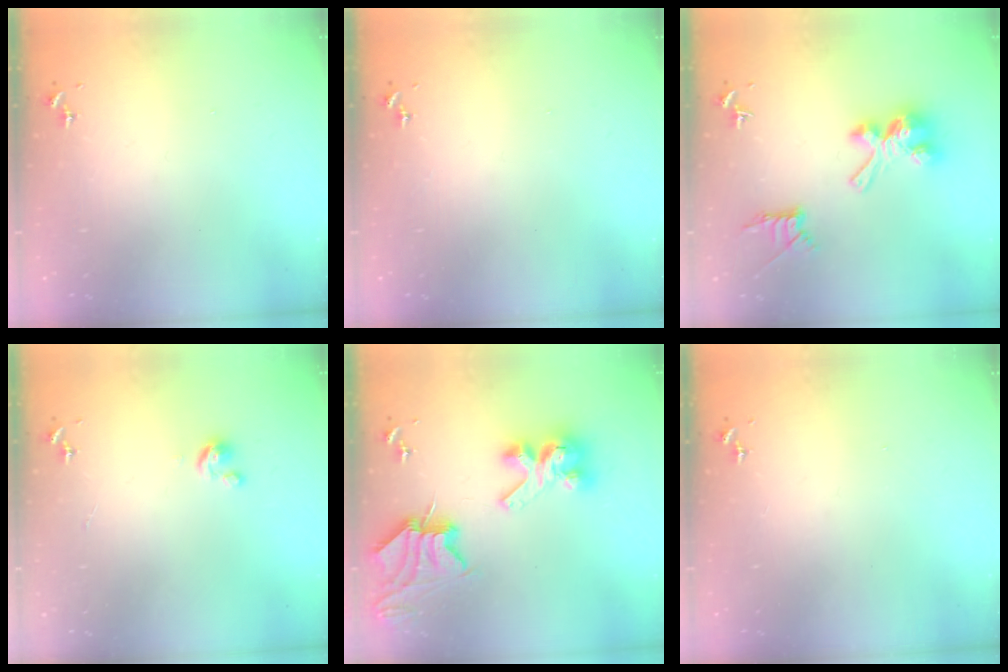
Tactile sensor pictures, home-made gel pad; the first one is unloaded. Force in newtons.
{"total": 1.3, "press": 1.0, "slide": 0.9}
{"total": 15.2, "press": 15.2, "slide": 0.9}
{"total": 3.5, "press": 3.5, "slide": 0.3}
{"total": 11.1, "press": 11.1, "slide": 0.6}
{"total": 0.0}